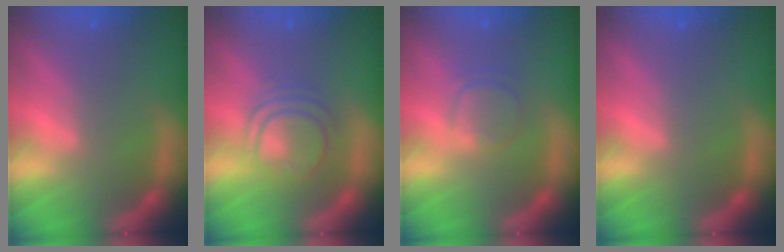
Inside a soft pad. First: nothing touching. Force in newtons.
{"total": 5.0}
{"total": 2.4}
{"total": 0.0}